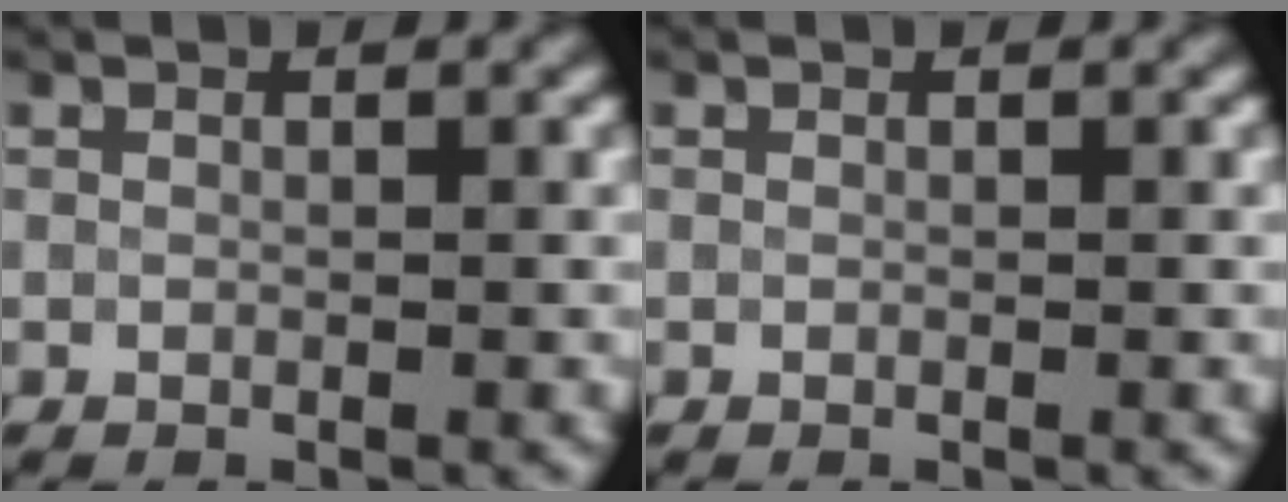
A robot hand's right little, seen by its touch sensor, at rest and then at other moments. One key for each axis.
{"total": 0.0}